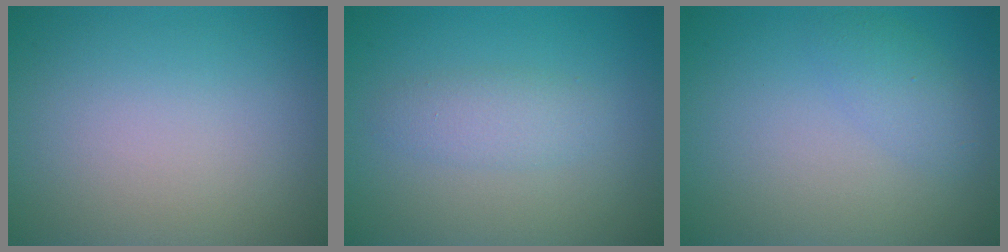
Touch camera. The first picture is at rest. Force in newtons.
{"total": 2.0, "press": 2.0, "slide": 0.0}
{"total": 1.7, "press": 1.7, "slide": 0.0}